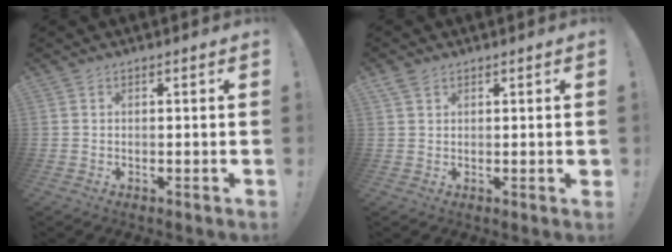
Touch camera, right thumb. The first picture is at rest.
{"total": 2.6, "force": [1.6, 1.2, 1.6], "torque": [-0.026, -0.004, 0.031]}